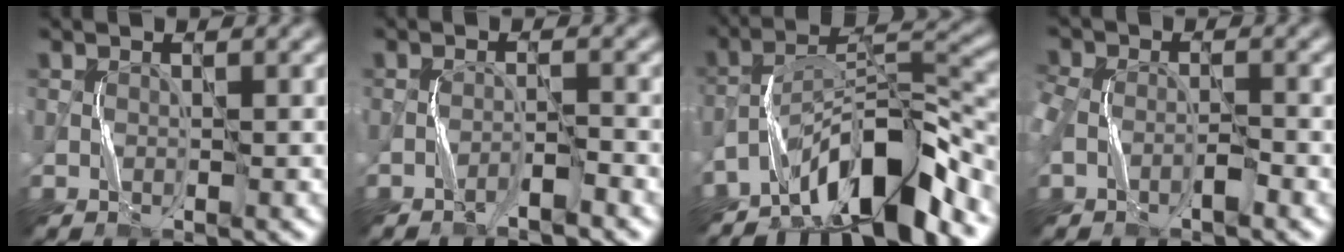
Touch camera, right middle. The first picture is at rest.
{"total": 1.7, "force": [-1.5, 0.0, 0.9], "torque": [-0.015, 0.010, -0.028]}
{"total": 9.2, "force": [-6.6, 2.1, 6.1], "torque": [-0.096, 0.015, -0.121]}
{"total": 3.3, "force": [-1.4, 2.1, 2.2], "torque": [-0.051, 0.002, -0.036]}